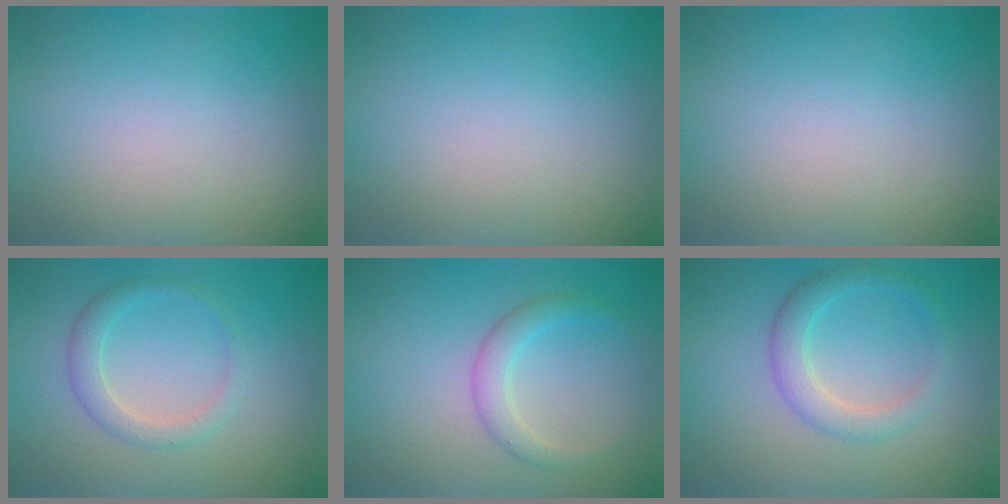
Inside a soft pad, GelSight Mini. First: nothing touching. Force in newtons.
{"total": 0.0}
{"total": 0.0}
{"total": 2.2, "press": 2.2, "slide": 0.1}
{"total": 2.2, "press": 2.2, "slide": 0.1}
{"total": 2.7, "press": 2.7, "slide": 0.1}